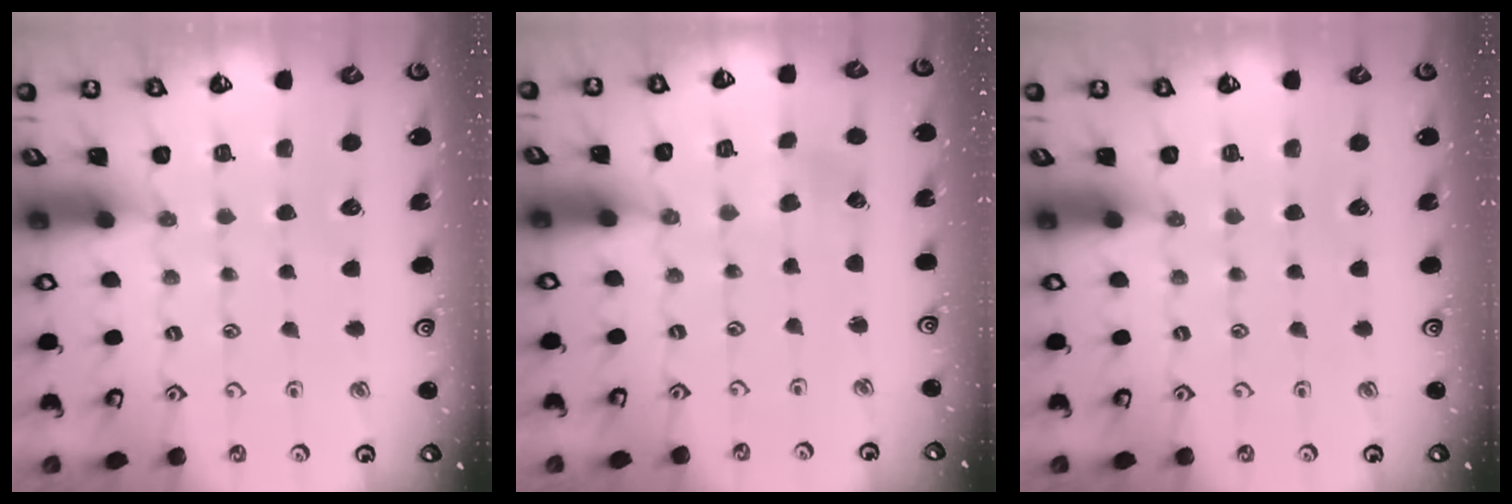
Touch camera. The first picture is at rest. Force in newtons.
{"total": 2.6, "press": 2.6, "slide": 0.4}
{"total": 0.0}